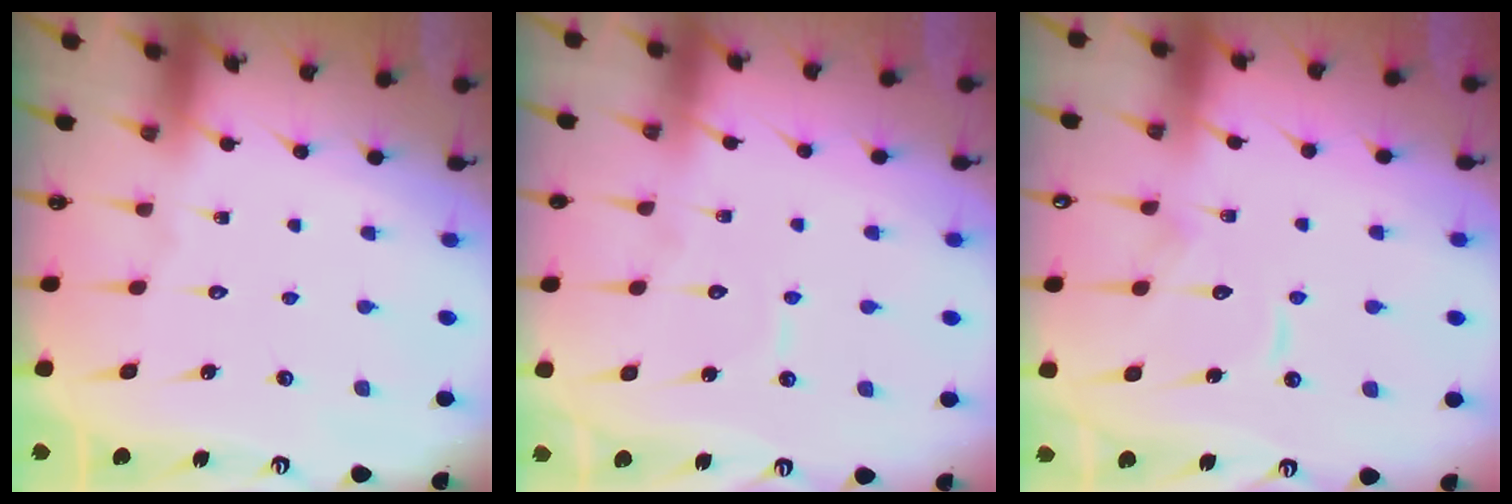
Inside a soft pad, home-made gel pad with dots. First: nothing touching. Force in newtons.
{"total": 4.8, "press": 4.7, "slide": 0.2}
{"total": 8.3, "press": 8.3, "slide": 0.6}